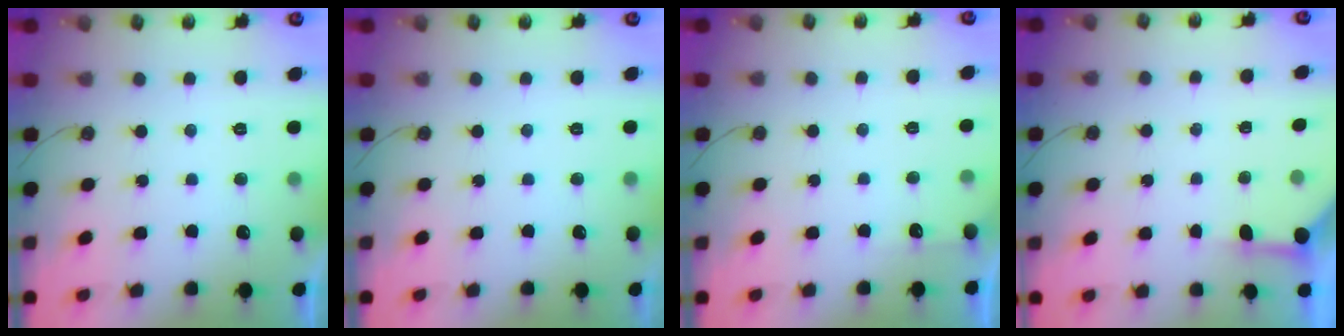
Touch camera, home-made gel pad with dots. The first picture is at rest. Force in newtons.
{"total": 0.0}
{"total": 2.9, "press": 2.9, "slide": 0.3}
{"total": 3.8, "press": 3.8, "slide": 0.5}